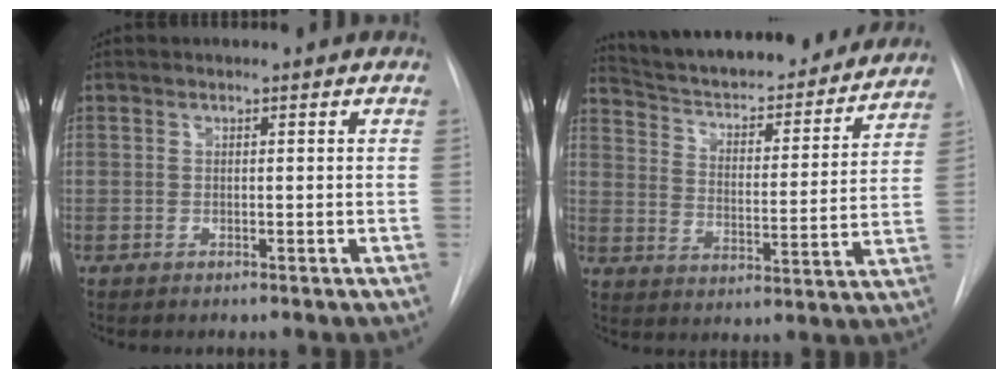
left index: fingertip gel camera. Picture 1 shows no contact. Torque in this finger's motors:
{"motor_torque": [0.12, -0.95, 0.34, 0.13]}